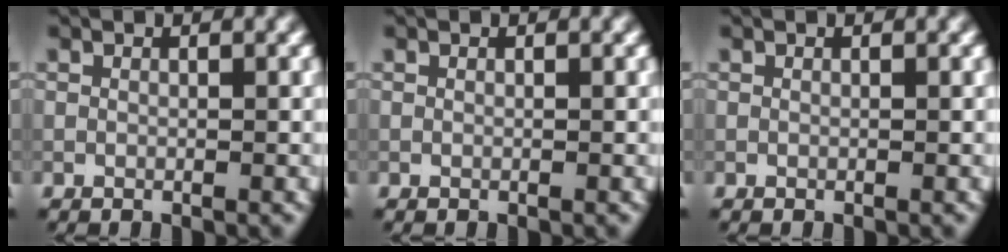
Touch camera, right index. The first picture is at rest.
{"total": 0.0}
{"total": 0.0}